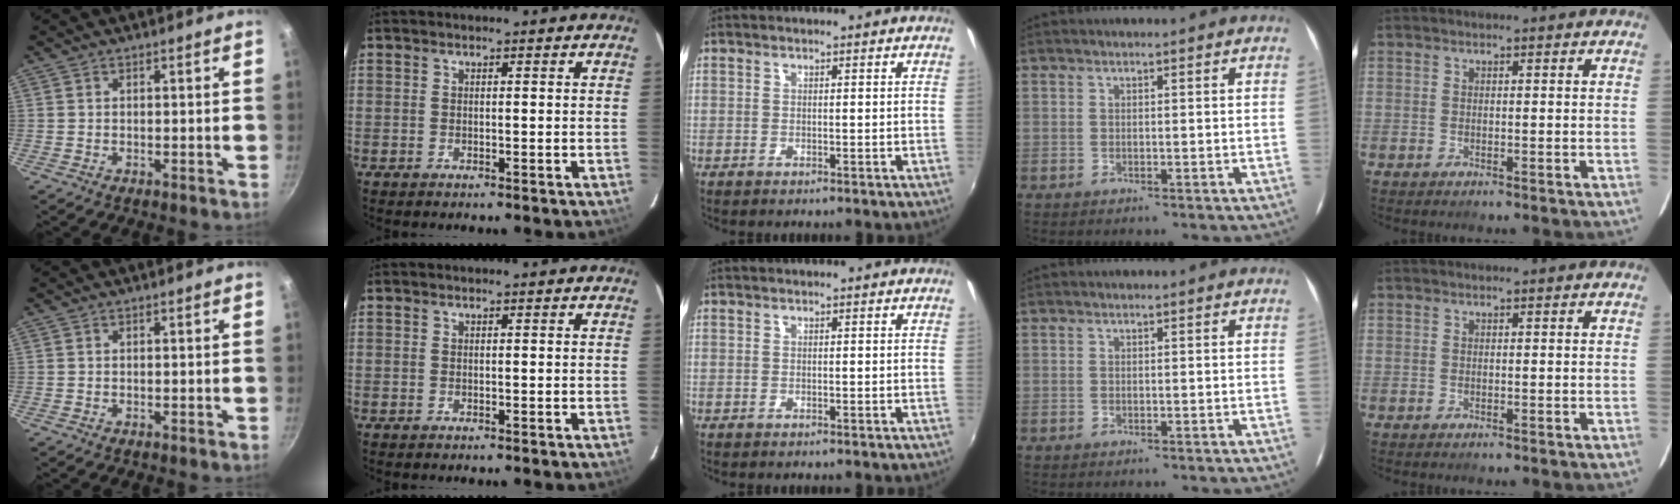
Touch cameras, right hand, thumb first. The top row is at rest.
{}